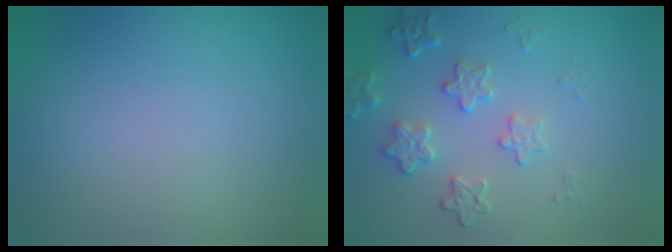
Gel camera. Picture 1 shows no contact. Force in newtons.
{"total": 2.9, "press": 2.3, "slide": 1.8}